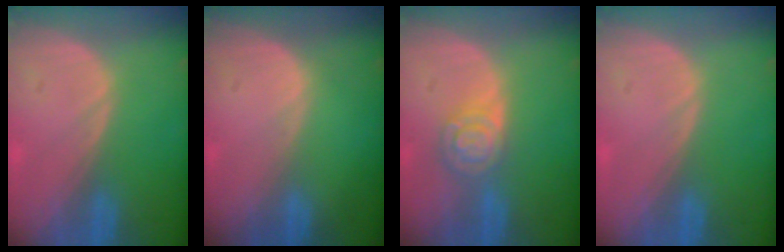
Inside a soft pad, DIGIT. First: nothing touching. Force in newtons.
{"total": 0.0}
{"total": 5.5, "press": 4.8, "slide": 2.6}
{"total": 0.0}